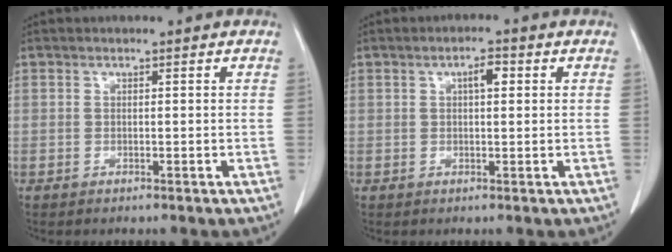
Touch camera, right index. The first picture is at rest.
{"total": 2.6, "force": [0.8, 0.8, 2.3], "torque": [-0.040, 0.005, 0.013]}